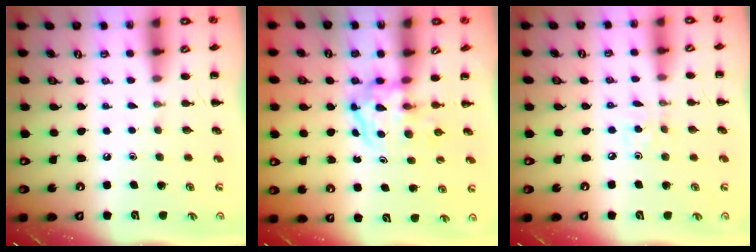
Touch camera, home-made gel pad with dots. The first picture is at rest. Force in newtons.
{"total": 3.8, "press": 3.8, "slide": 0.4}
{"total": 2.2, "press": 2.1, "slide": 0.6}